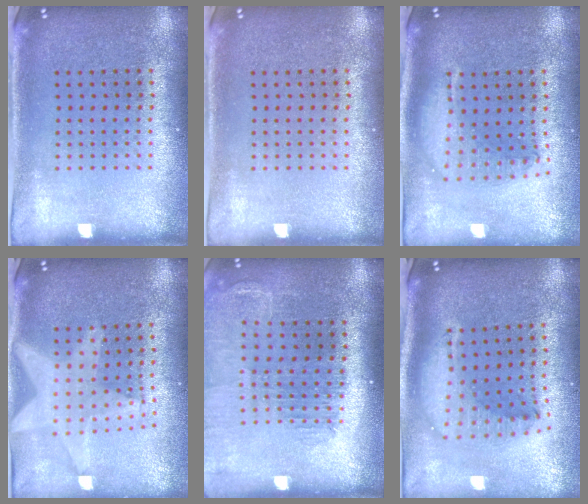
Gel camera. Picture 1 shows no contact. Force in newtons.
{"total": 0.0}
{"total": 1.8, "press": 1.6, "slide": 1.0}
{"total": 2.2, "press": 1.8, "slide": 1.3}
{"total": 1.4, "press": 1.4, "slide": 0.1}
{"total": 2.1, "press": 1.7, "slide": 1.3}